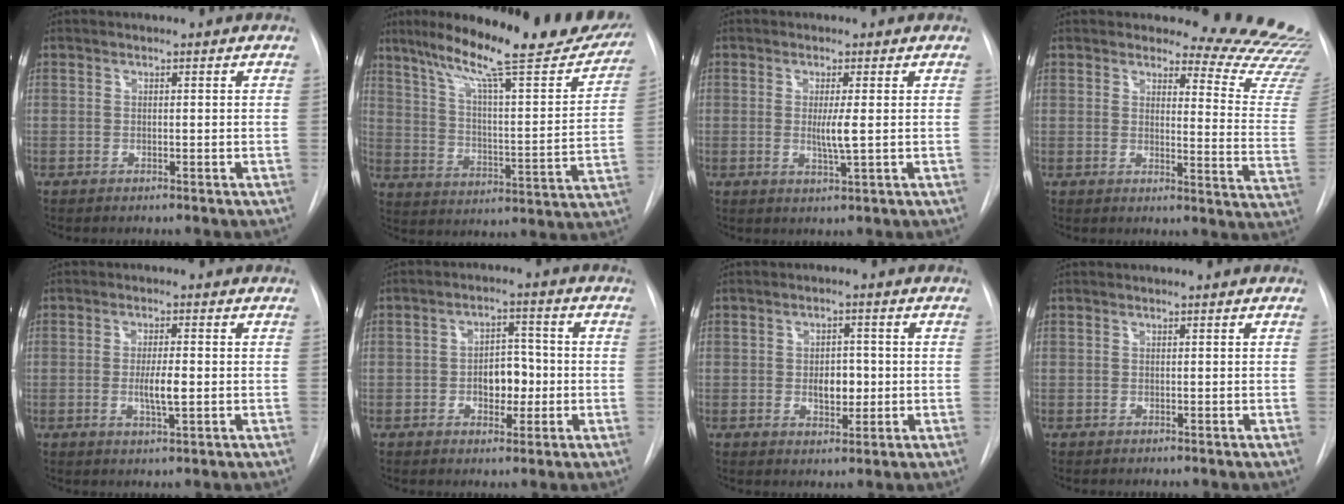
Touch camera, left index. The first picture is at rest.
{"total": 24.9, "force": [20.5, 3.1, 13.8], "torque": [-0.213, -0.025, 0.284]}
{"total": 3.3, "force": [0.1, 0.0, 3.3], "torque": [-0.066, -0.007, 0.002]}
{"total": 16.7, "force": [16.5, 1.3, 2.1], "torque": [0.005, -0.166, 0.154]}
{"total": 4.3, "force": [-0.5, 0.7, 4.2], "torque": [-0.077, -0.005, -0.008]}
{"total": 5.7, "force": [-1.0, 3.4, 4.5], "torque": [-0.065, 0.016, -0.013]}
{"total": 4.4, "force": [-0.3, 2.6, 3.5], "torque": [-0.047, 0.003, 0.001]}
{"total": 0.0}